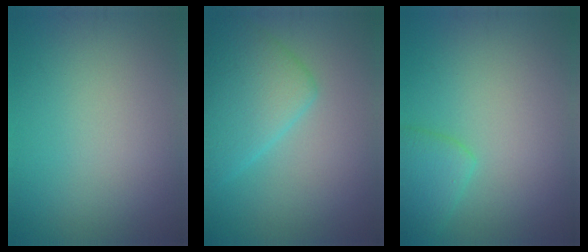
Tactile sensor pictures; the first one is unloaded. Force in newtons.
{"total": 5.3, "press": 5.3, "slide": 0.1}
{"total": 2.6, "press": 2.6, "slide": 0.2}